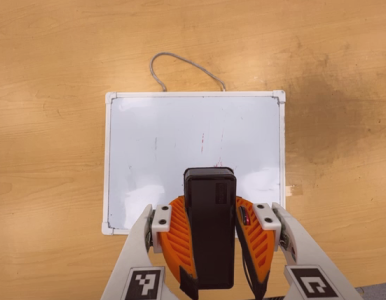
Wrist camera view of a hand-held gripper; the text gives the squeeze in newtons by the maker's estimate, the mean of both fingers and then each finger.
{"total": 8.6, "left": 7.0, "right": 10.2}